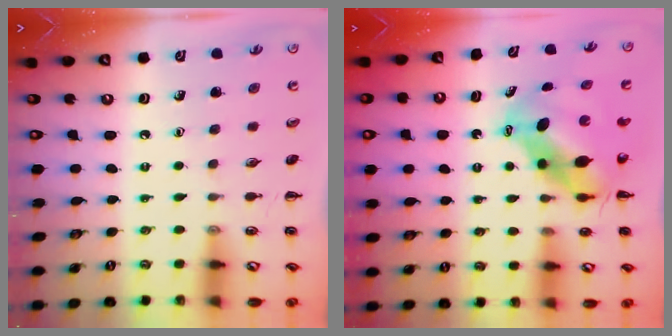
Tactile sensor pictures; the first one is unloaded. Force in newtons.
{"total": 7.8, "press": 7.6, "slide": 1.9}